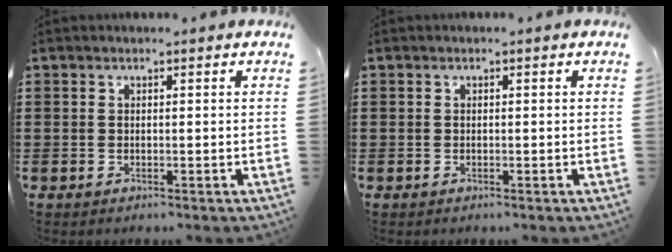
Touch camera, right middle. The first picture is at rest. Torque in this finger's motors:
{"motor_torque": [0.05, -0.16, 0.04, 0.02]}